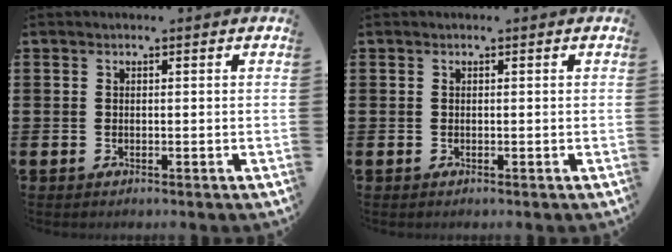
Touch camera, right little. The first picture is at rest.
{"total": 0.0}